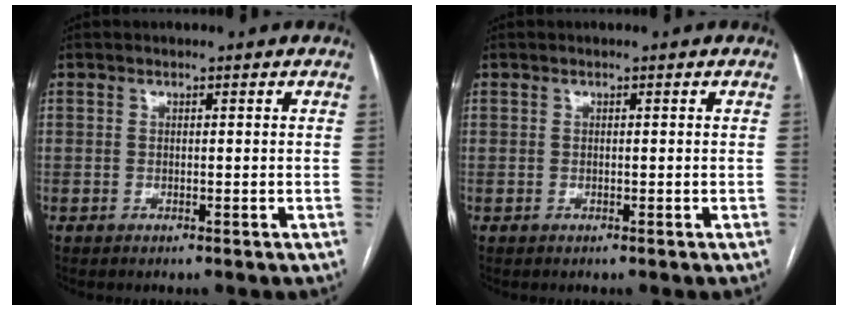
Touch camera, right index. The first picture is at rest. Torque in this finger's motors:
{"motor_torque": [-0.01, 0.01, 0.00, 0.00]}